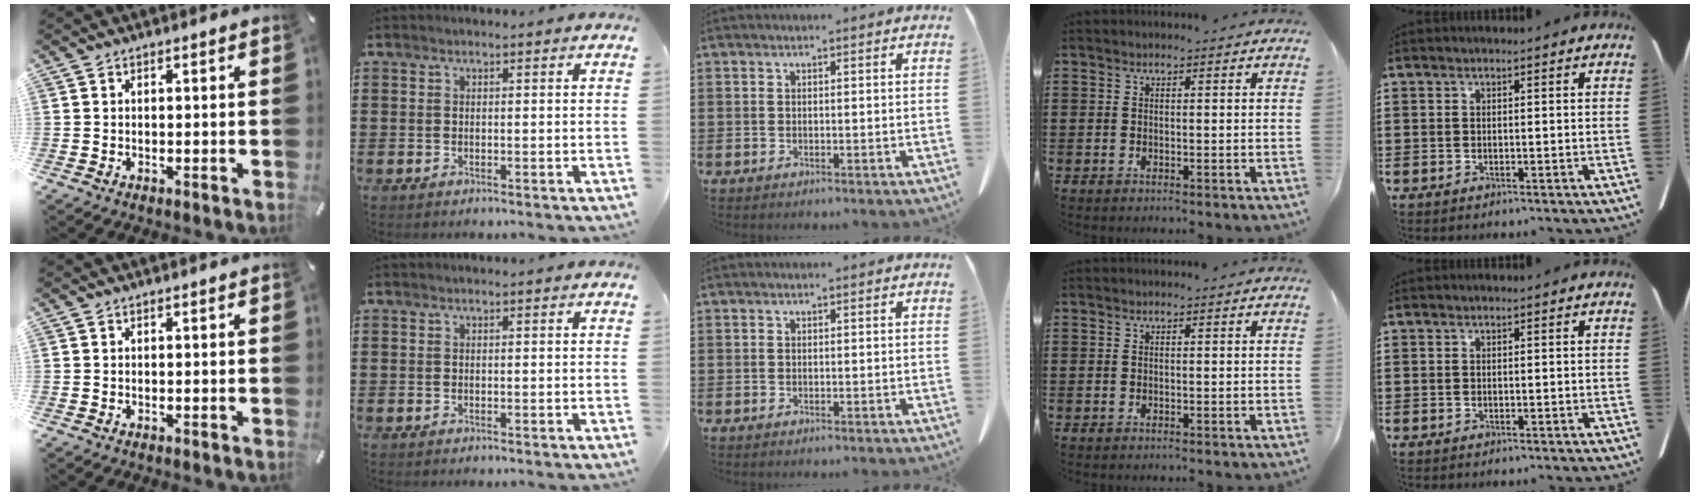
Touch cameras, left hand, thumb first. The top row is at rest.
{}